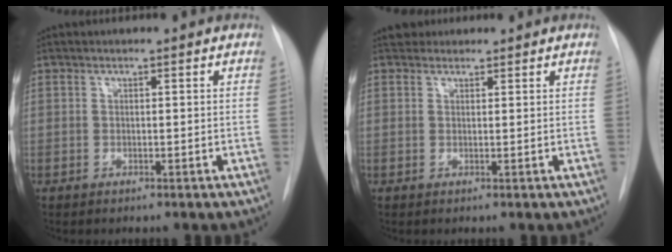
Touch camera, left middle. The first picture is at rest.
{"total": 2.4, "force": [2.1, 1.2, 0.0], "torque": [0.008, 0.017, 0.029]}